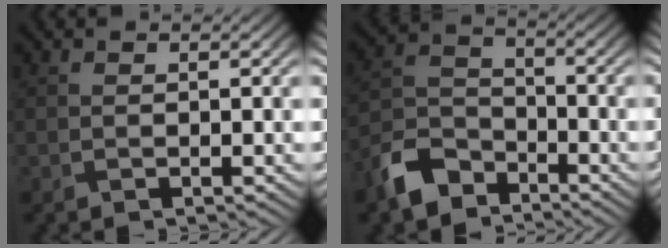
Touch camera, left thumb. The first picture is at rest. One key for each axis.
{"total": 7.7, "fx": -5.7, "fy": 4.1, "fz": 3.2, "tx": -0.077, "ty": -0.005, "tz": -0.135}